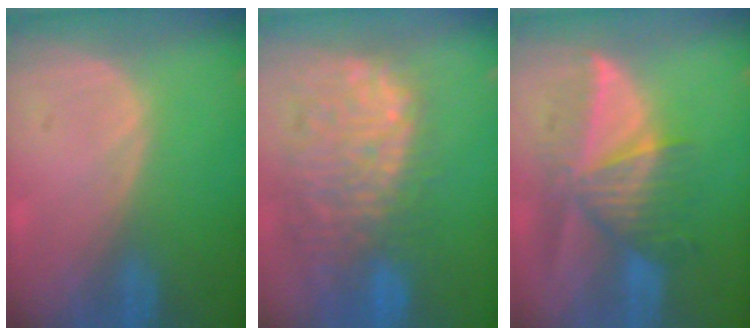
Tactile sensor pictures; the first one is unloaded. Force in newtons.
{"total": 13.2, "press": 11.3, "slide": 6.9}
{"total": 8.4, "press": 7.9, "slide": 3.0}